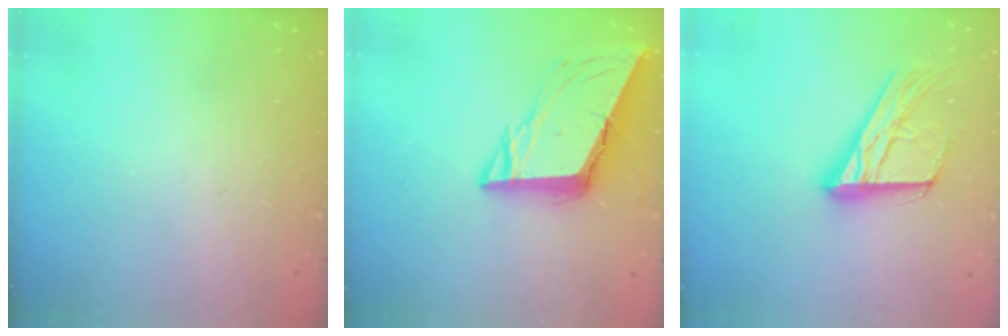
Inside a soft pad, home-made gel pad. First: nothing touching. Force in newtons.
{"total": 10.3, "press": 9.9, "slide": 2.9}
{"total": 18.1, "press": 18.0, "slide": 1.6}